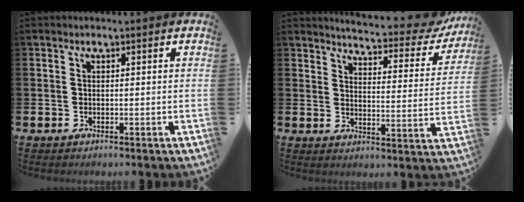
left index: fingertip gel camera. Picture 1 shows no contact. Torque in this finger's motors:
{"motor_torque": [1.08, -1.06, 0.48, 0.05]}